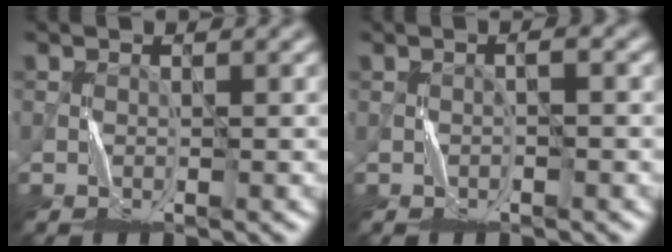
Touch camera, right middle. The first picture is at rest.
{"total": 1.3, "force": [0.1, 0.3, 1.2], "torque": [-0.013, -0.001, -0.001]}